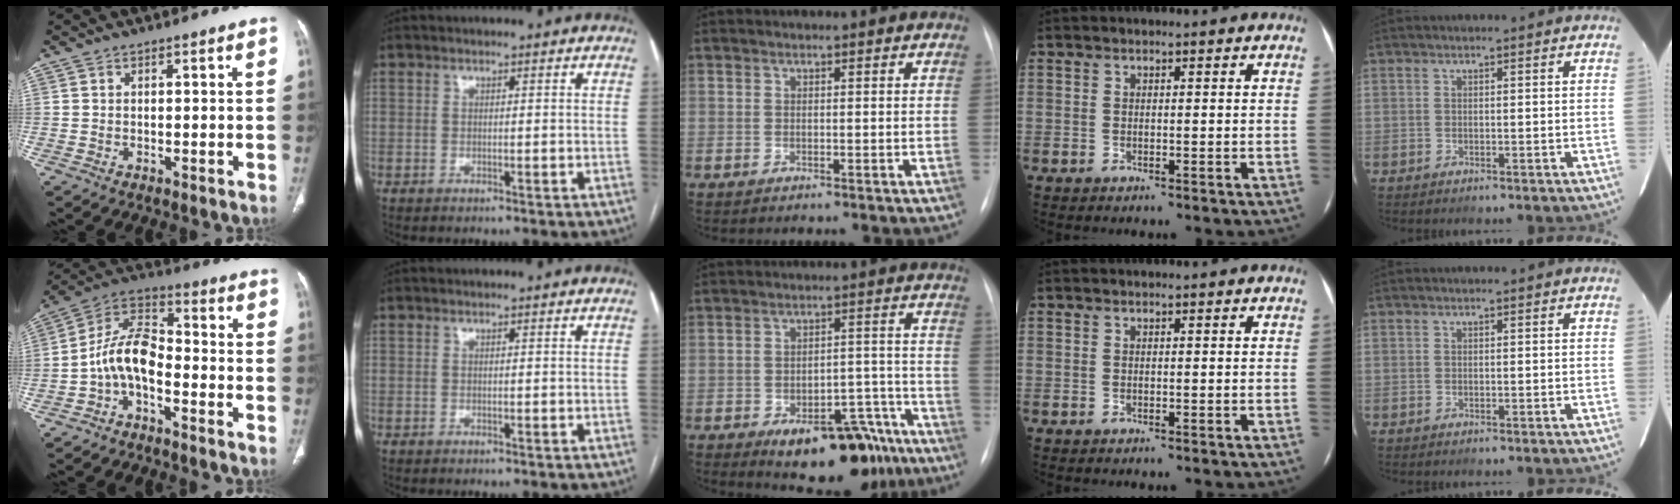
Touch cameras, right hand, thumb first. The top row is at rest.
{"thumb": {"total": 9.6, "force": [-3.4, 5.0, 7.4], "torque": [-0.137, 0.062, -0.075]}, "middle": {"total": 16.4, "force": [-10.8, 6.6, 10.4], "torque": [-0.094, 0.040, -0.149]}}